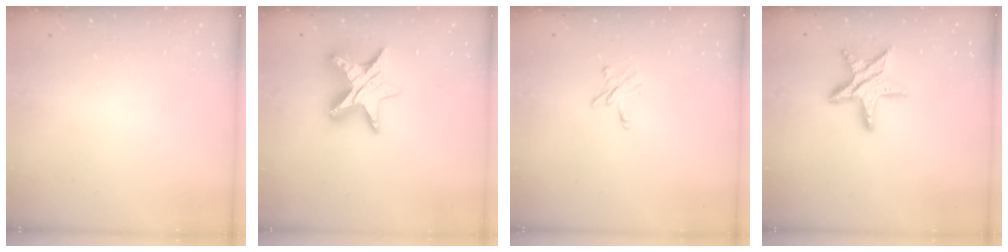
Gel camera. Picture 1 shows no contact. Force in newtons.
{"total": 12.7, "press": 12.7, "slide": 0.8}
{"total": 5.8, "press": 5.8, "slide": 0.3}
{"total": 15.2, "press": 15.1, "slide": 1.3}